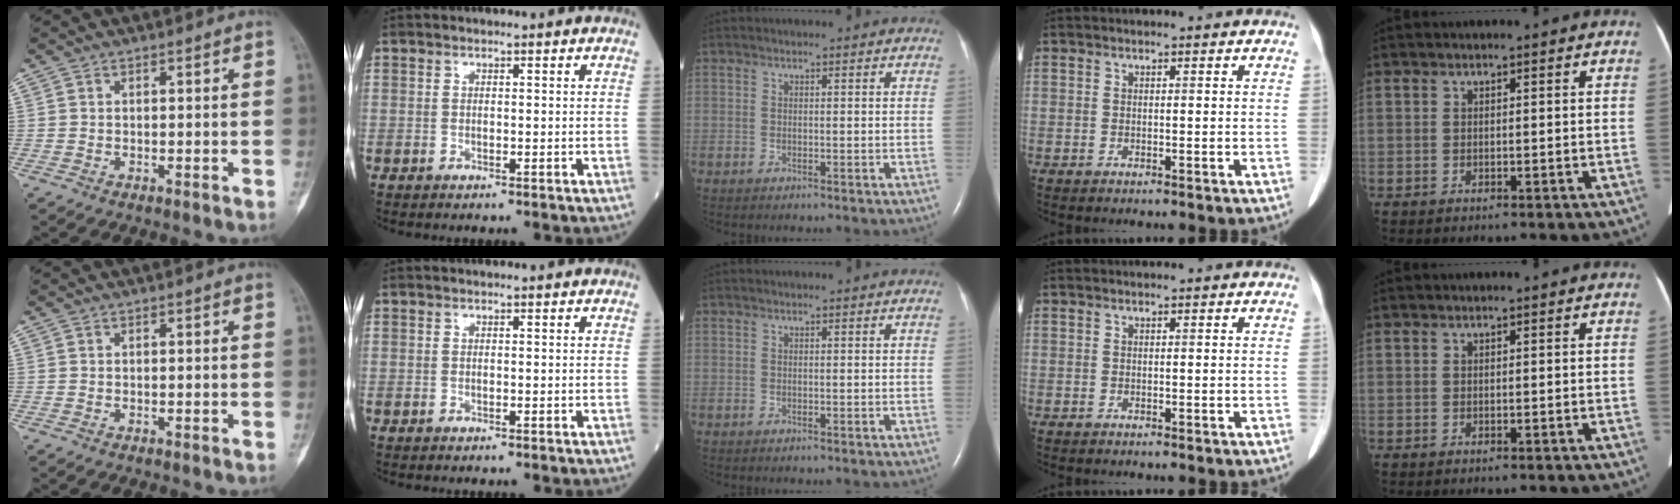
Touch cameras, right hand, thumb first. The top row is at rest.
{}